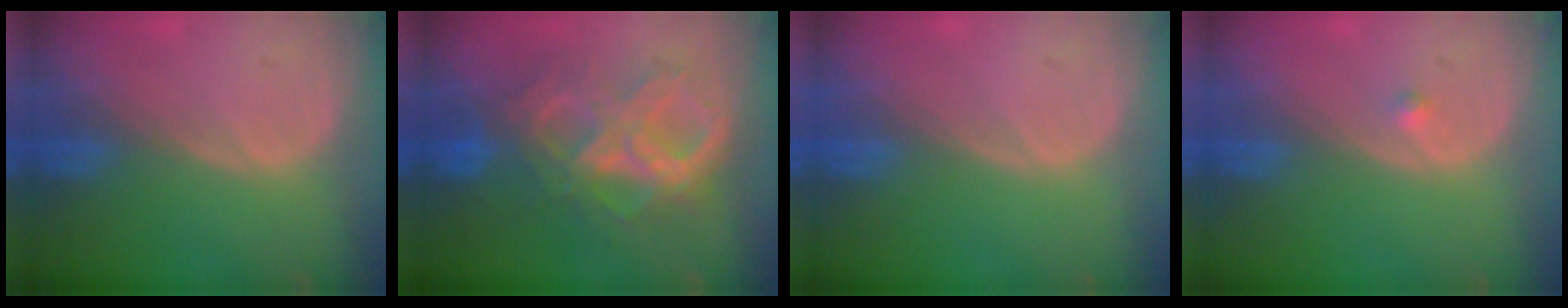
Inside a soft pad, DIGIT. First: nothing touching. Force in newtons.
{"total": 10.3, "press": 10.2, "slide": 1.3}
{"total": 0.0}
{"total": 0.8, "press": 0.6, "slide": 0.4}